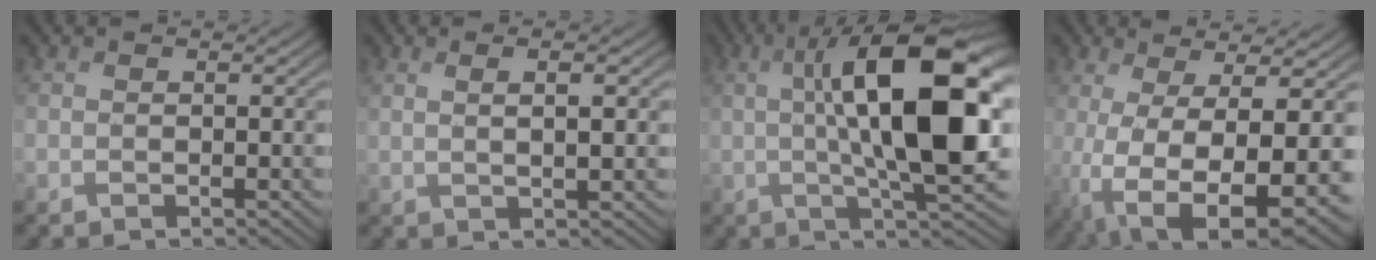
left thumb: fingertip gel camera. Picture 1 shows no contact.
{"total": 3.5, "force": [1.2, 0.8, 3.2], "torque": [-0.045, 0.001, 0.020]}
{"total": 15.7, "force": [1.4, 4.5, 14.9], "torque": [-0.233, 0.007, 0.024]}
{"total": 11.9, "force": [-3.0, 3.9, 10.8], "torque": [-0.216, -0.029, -0.032]}